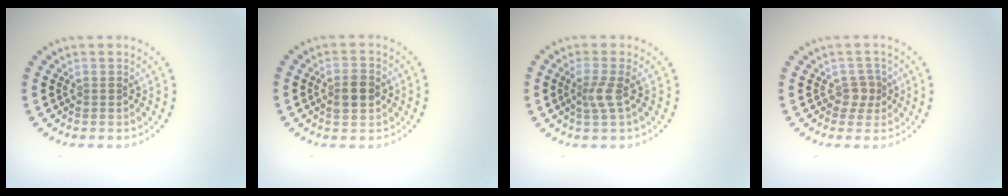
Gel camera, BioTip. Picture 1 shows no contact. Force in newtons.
{"total": 2.7, "press": 2.7, "slide": 0.2}
{"total": 2.0, "press": 1.5, "slide": 1.4}
{"total": 1.6, "press": 1.3, "slide": 1.0}